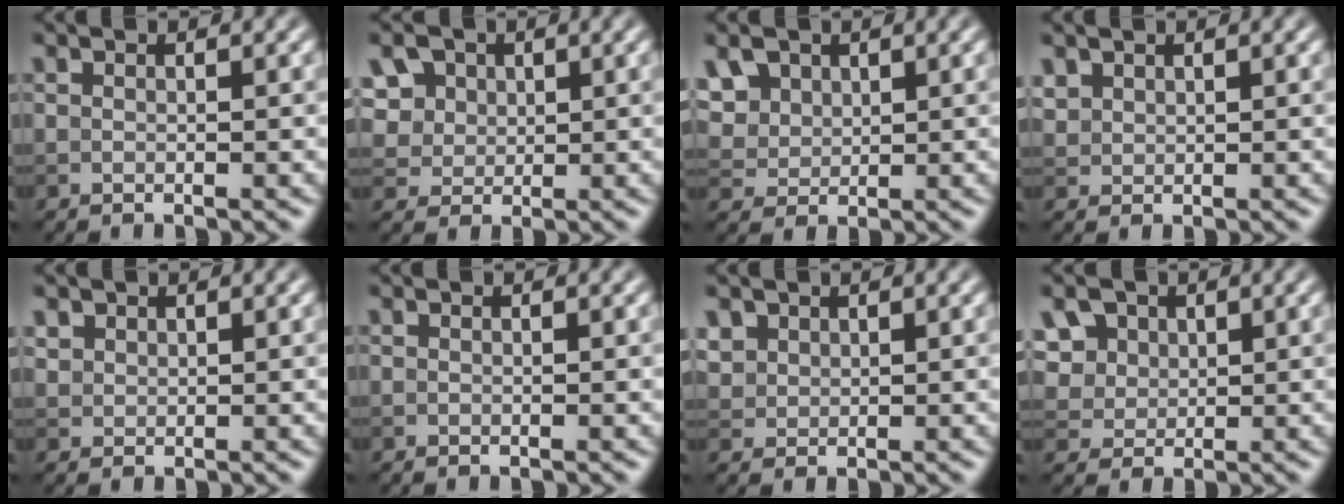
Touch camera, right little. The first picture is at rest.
{"total": 8.9, "force": [4.2, 6.7, 4.1], "torque": [-0.093, 0.025, 0.060]}
{"total": 5.8, "force": [2.8, 4.2, 2.9], "torque": [-0.091, 0.014, 0.054]}
{"total": 1.3, "force": [1.0, 0.9, 0.2], "torque": [-0.007, 0.001, 0.026]}
{"total": 1.1, "force": [0.8, 0.8, 0.1], "torque": [-0.002, 0.000, 0.019]}
{"total": 0.0}
{"total": 1.8, "force": [1.1, 1.4, 0.5], "torque": [-0.017, -0.006, 0.031]}
{"total": 7.8, "force": [3.7, 5.9, 3.6], "torque": [-0.092, 0.022, 0.056]}